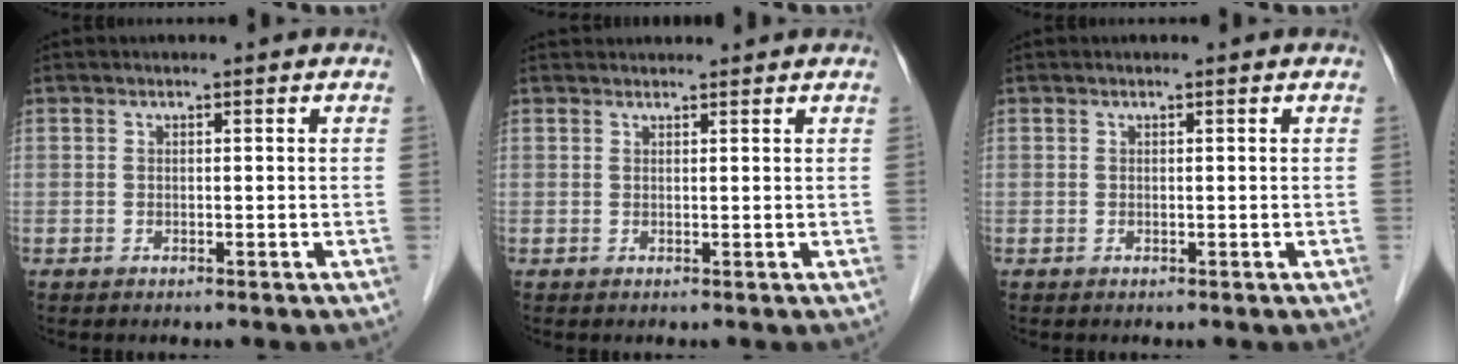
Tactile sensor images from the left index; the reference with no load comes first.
{"total": 3.6, "force": [3.5, 0.4, 0.6], "torque": [-0.006, 0.031, 0.048]}
{"total": 0.0}